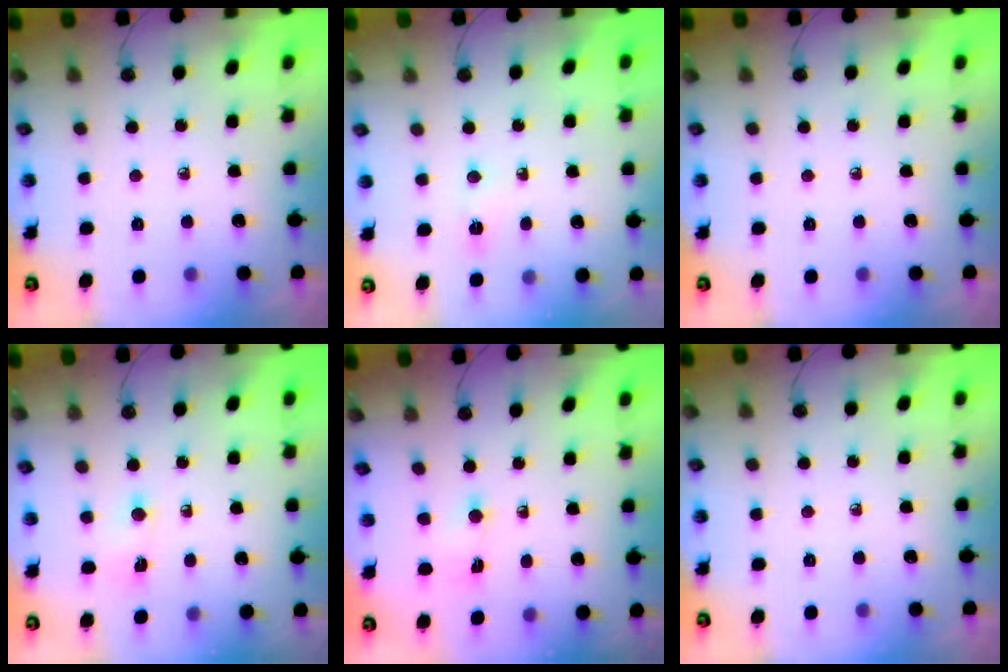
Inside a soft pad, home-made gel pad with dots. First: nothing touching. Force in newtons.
{"total": 3.5, "press": 3.4, "slide": 0.6}
{"total": 0.0}
{"total": 2.5, "press": 2.5, "slide": 0.4}
{"total": 0.8, "press": 0.8, "slide": 0.2}
{"total": 0.0}